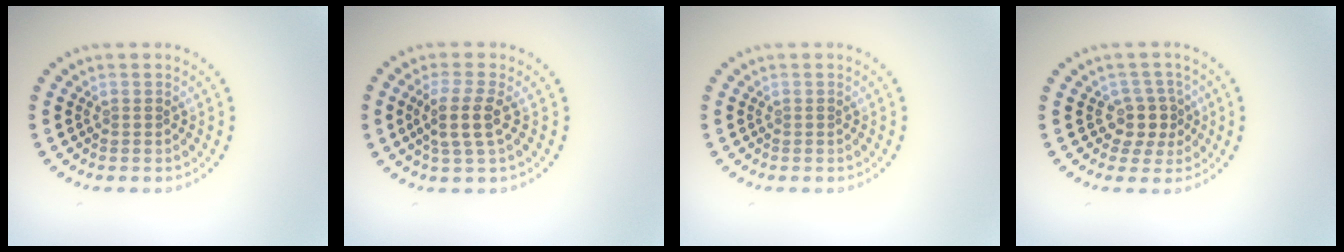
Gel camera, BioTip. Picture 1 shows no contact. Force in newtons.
{"total": 2.7, "press": 2.2, "slide": 1.6}
{"total": 0.0}
{"total": 2.5, "press": 2.1, "slide": 1.5}